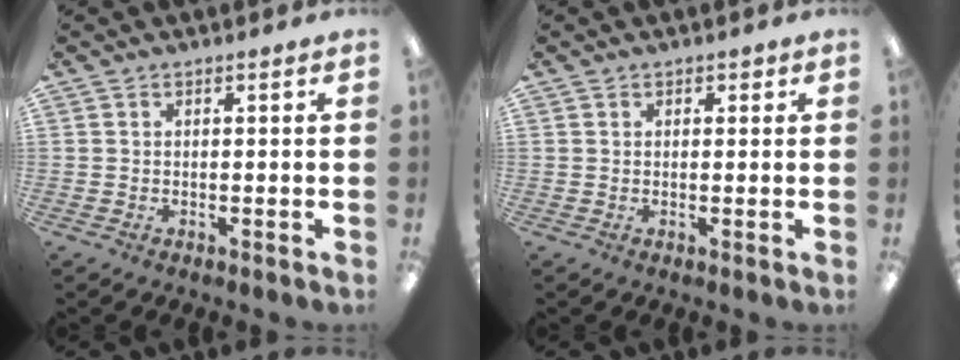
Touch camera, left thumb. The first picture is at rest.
{"total": 1.1, "force": [0.6, 0.9, 0.2], "torque": [0.004, 0.000, 0.008]}